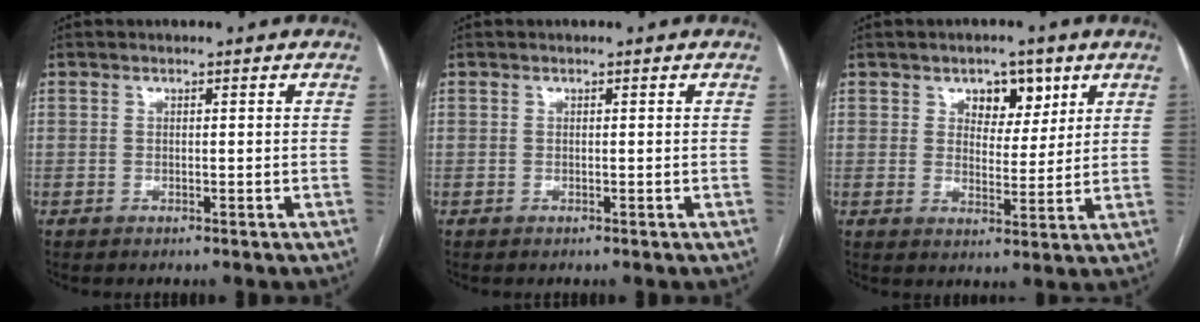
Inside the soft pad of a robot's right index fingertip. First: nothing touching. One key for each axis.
{"total": 0.0}
{"total": 5.8, "fx": 3.1, "fy": 3.6, "fz": 3.4, "tx": -0.039, "ty": 0.008, "tz": 0.048}